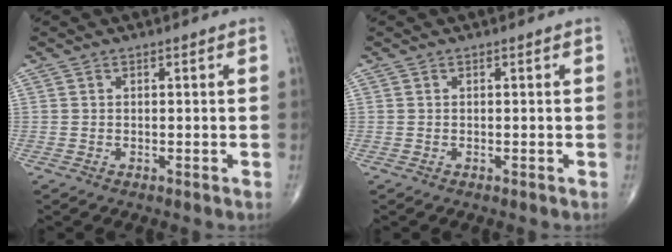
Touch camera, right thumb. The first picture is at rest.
{"total": 0.0}